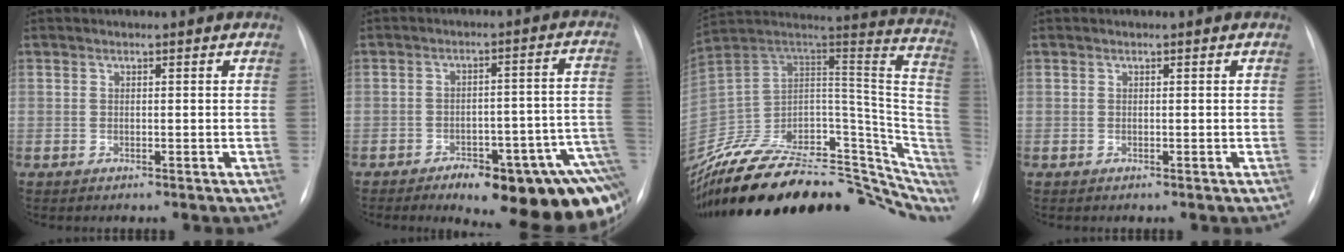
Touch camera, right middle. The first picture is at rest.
{"total": 20.2, "force": [-13.5, 5.7, 13.9], "torque": [-0.070, 0.036, -0.162]}
{"total": 36.6, "force": [-27.0, 15.9, 18.9], "torque": [-0.232, 0.010, -0.382]}
{"total": 0.0}